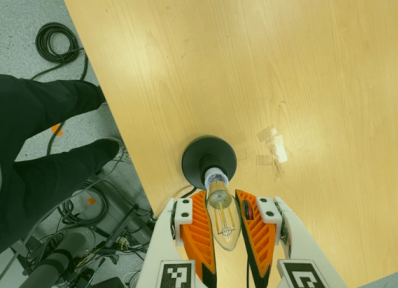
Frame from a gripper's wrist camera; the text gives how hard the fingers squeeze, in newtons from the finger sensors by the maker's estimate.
{"total": 22.2, "left": 23.6, "right": 20.7}